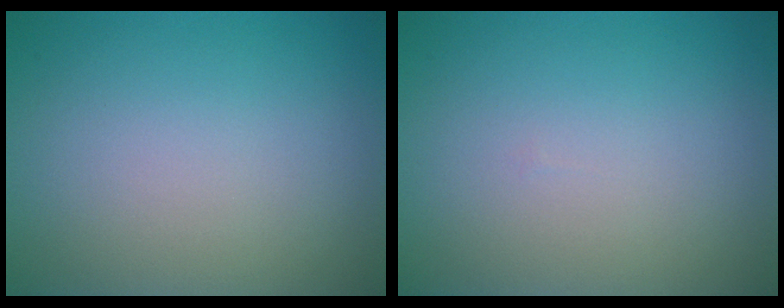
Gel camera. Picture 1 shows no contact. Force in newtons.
{"total": 0.0}